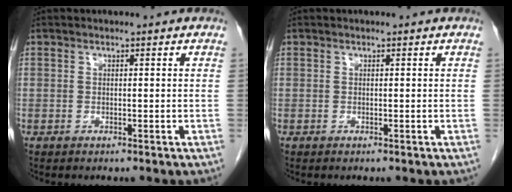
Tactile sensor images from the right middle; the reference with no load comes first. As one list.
[{"total": 0.0}]